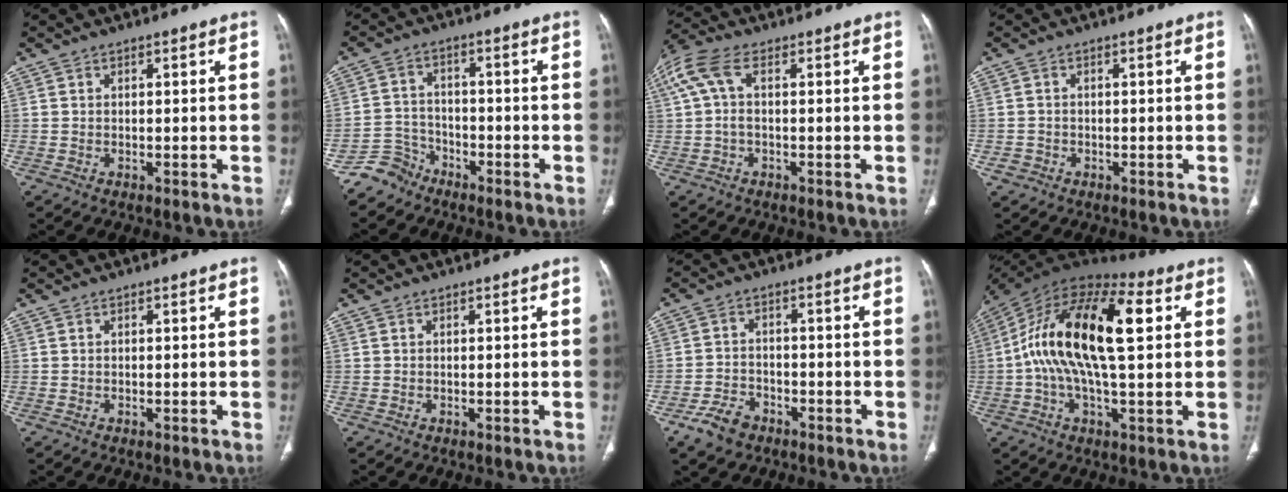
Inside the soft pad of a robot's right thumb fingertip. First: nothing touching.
{"total": 5.2, "force": [-4.2, 3.0, -0.6], "torque": [0.028, 0.035, -0.089]}
{"total": 7.6, "force": [1.6, 3.5, 6.5], "torque": [-0.171, 0.031, 0.028]}
{"total": 1.4, "force": [-0.6, 1.3, 0.2], "torque": [-0.003, 0.006, -0.012]}
{"total": 0.0}
{"total": 0.0}
{"total": 5.6, "force": [-3.6, 3.6, 2.3], "torque": [-0.042, 0.019, -0.062]}
{"total": 21.7, "force": [3.5, 8.9, 19.4], "torque": [-0.359, 0.030, 0.045]}